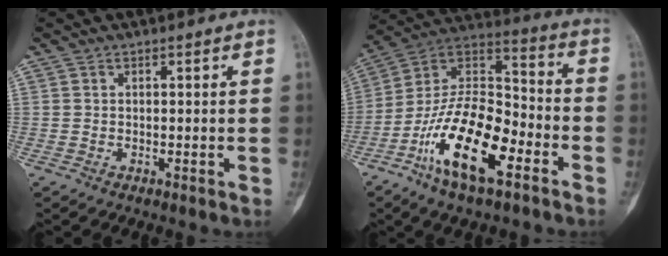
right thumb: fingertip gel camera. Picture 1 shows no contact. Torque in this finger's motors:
{"motor_torque": [0.41, 0.82, 1.65, -1.12, 0.18]}